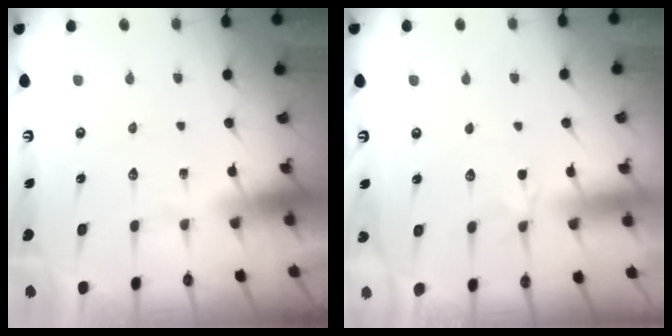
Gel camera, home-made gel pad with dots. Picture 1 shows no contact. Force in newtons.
{"total": 2.2, "press": 2.1, "slide": 0.7}